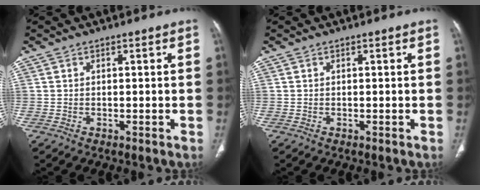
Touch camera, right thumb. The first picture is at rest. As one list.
[{"total": 0.0}]